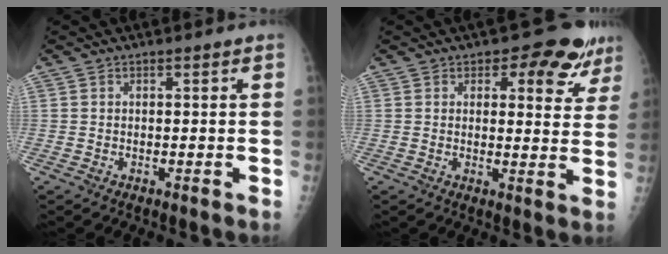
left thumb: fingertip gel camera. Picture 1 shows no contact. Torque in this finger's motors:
{"motor_torque": [-0.06, 0.16, -0.12, -0.23, 0.07]}